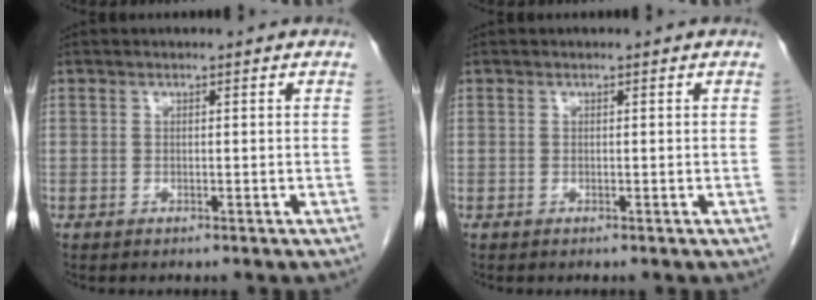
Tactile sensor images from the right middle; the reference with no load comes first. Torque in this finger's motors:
{"motor_torque": [0.02, -0.07, 0.00, 0.00]}